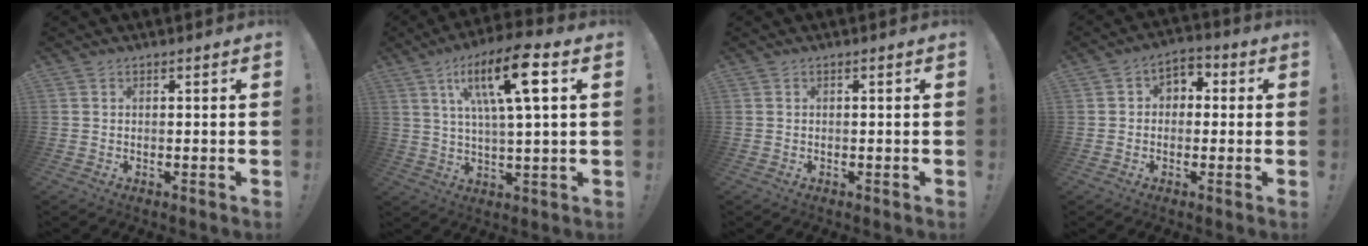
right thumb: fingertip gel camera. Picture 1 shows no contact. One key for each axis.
{"total": 16.0, "fx": 6.0, "fy": 3.4, "fz": 14.4, "tx": -0.245, "ty": -0.010, "tz": 0.086}
{"total": 0.0}
{"total": 4.6, "fx": -0.7, "fy": 4.0, "fz": 2.1, "tx": -0.029, "ty": 0.019, "tz": -0.011}